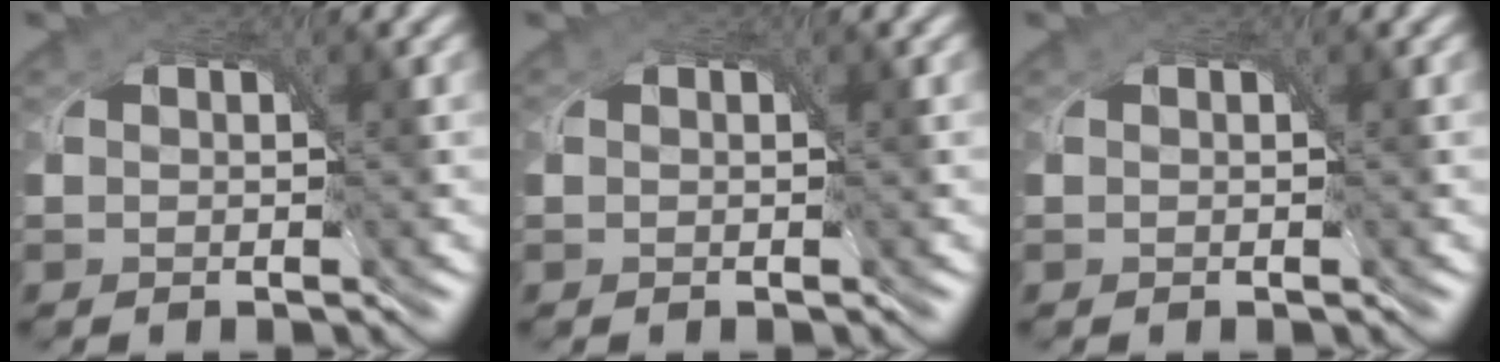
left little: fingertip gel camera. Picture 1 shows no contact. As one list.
[{"total": 0.0}, {"total": 0.0}]